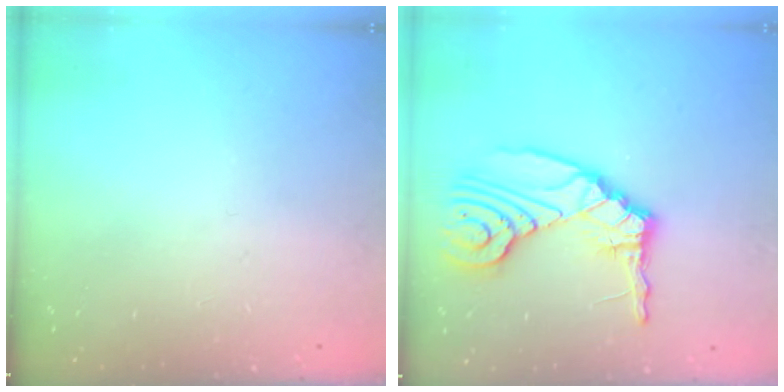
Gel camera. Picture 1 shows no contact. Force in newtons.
{"total": 15.0, "press": 14.8, "slide": 2.3}